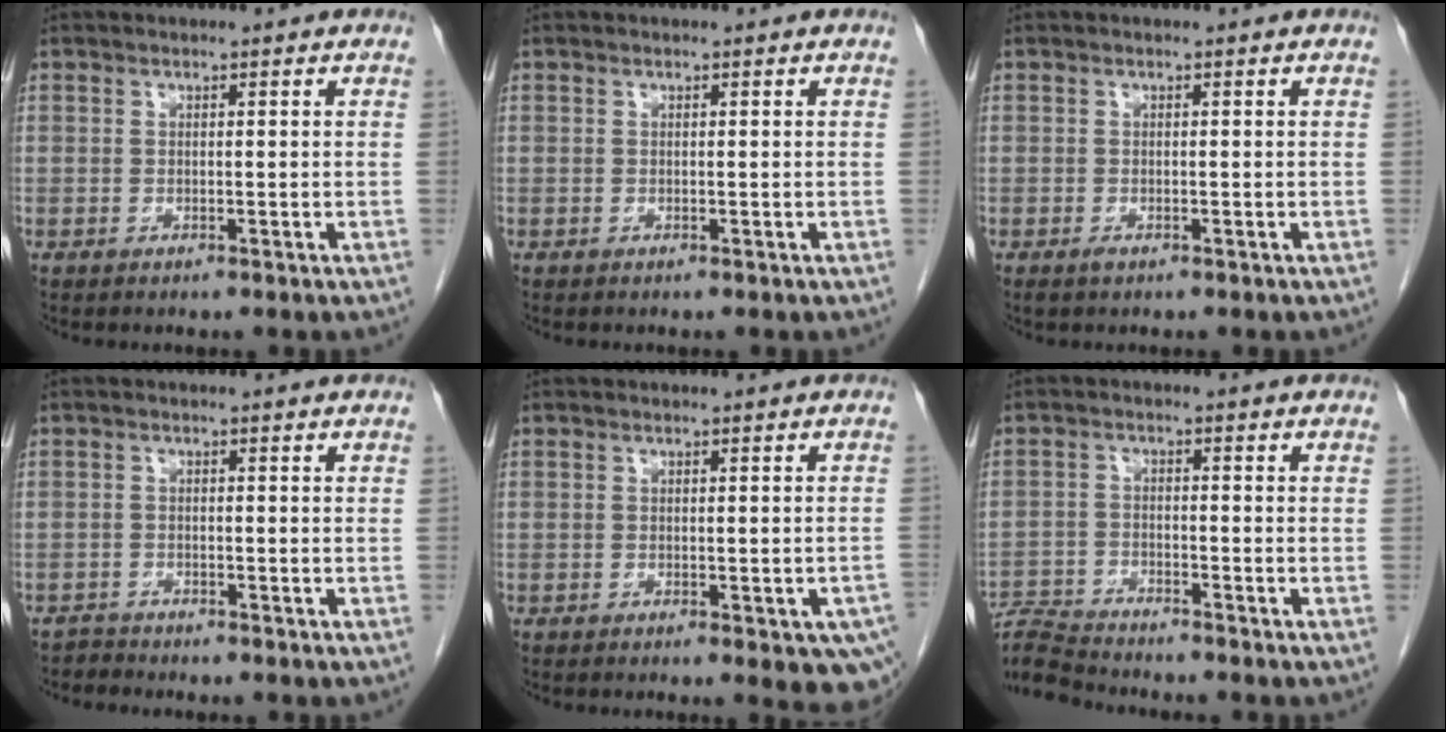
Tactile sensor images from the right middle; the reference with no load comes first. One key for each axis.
{"total": 0.0}
{"total": 0.8, "fx": -0.5, "fy": 0.3, "fz": 0.5, "tx": -0.010, "ty": -0.001, "tz": -0.006}
{"total": 1.4, "fx": -1.3, "fy": 0.1, "fz": -0.7, "tx": 0.018, "ty": -0.005, "tz": -0.025}
{"total": 7.9, "fx": -4.9, "fy": 2.5, "fz": 5.7, "tx": -0.050, "ty": -0.009, "tz": -0.059}
{"total": 7.5, "fx": -7.4, "fy": -0.3, "fz": 0.6, "tx": -0.014, "ty": 0.000, "tz": -0.138}